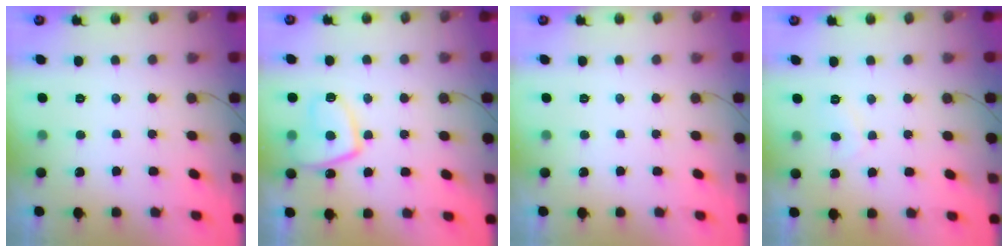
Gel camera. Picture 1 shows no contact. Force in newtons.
{"total": 10.8, "press": 10.8, "slide": 1.3}
{"total": 0.0}
{"total": 1.3, "press": 1.2, "slide": 0.6}